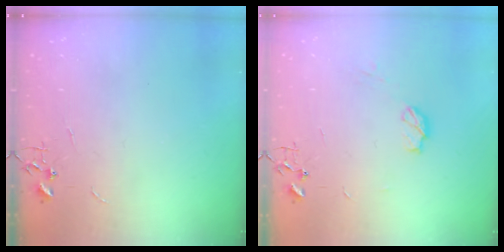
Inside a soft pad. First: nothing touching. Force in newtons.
{"total": 5.5, "press": 5.5, "slide": 0.3}